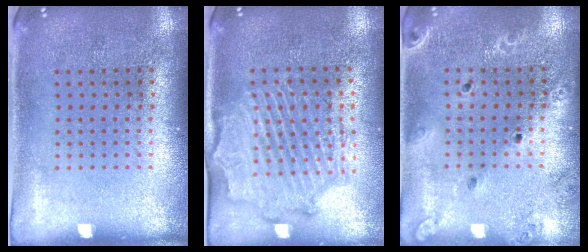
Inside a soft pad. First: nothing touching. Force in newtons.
{"total": 2.1, "press": 2.1, "slide": 0.5}
{"total": 1.7, "press": 1.7, "slide": 0.4}